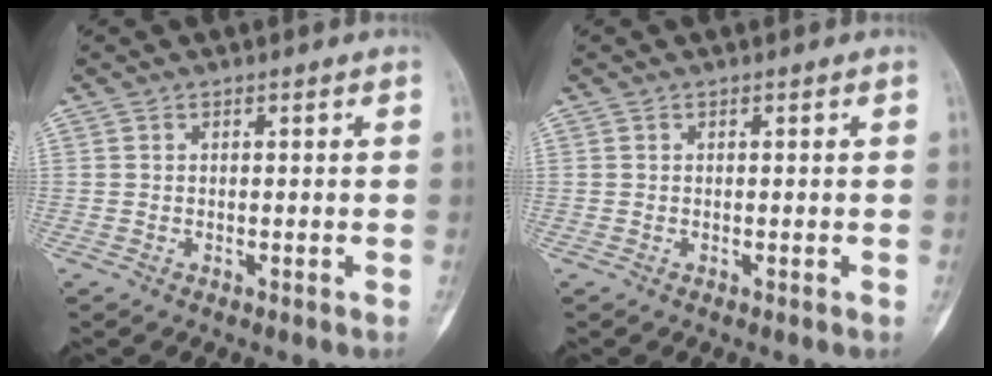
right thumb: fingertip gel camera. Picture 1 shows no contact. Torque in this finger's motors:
{"motor_torque": [0.00, 0.00, 0.00, 0.00, 0.00]}